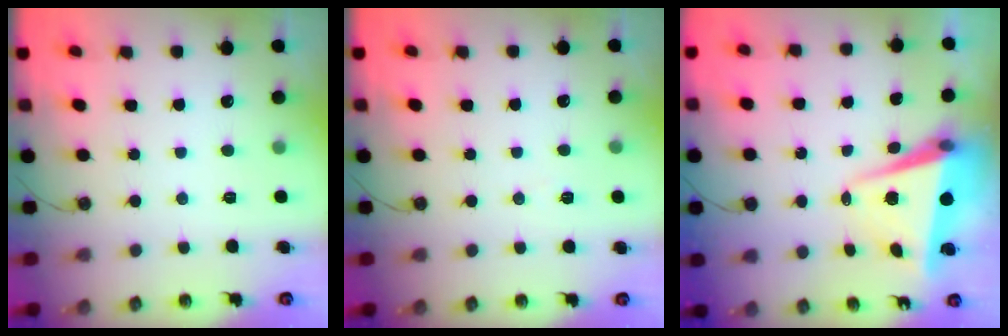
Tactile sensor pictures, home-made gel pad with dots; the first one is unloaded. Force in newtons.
{"total": 5.4, "press": 3.1, "slide": 4.4}
{"total": 6.2, "press": 5.9, "slide": 1.8}